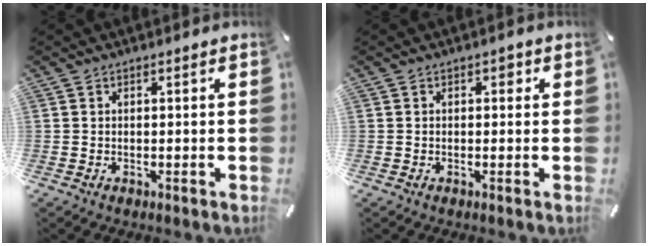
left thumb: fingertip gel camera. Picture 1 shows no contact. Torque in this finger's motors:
{"motor_torque": [0.21, 0.14, 0.07, -0.06, 0.06]}